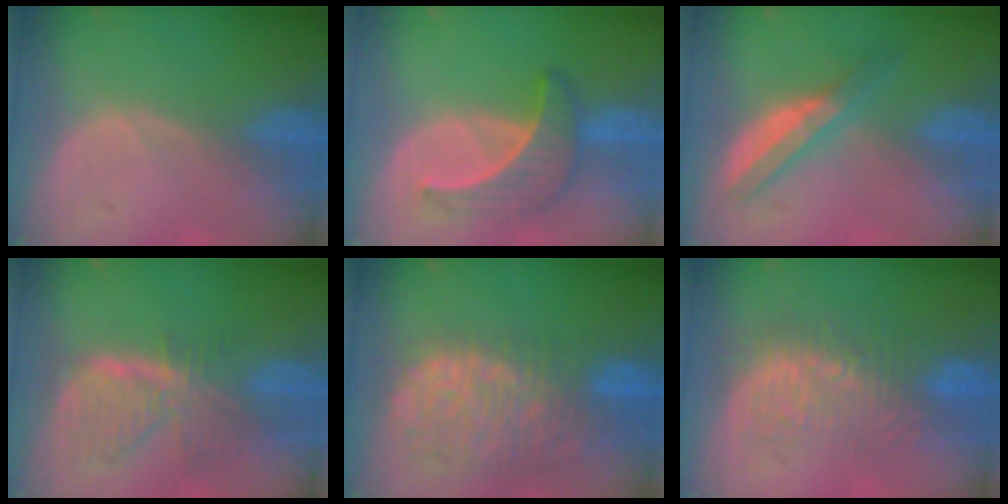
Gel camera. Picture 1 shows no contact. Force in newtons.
{"total": 6.6, "press": 6.2, "slide": 2.3}
{"total": 4.8, "press": 4.8, "slide": 0.7}
{"total": 8.0, "press": 7.1, "slide": 3.8}
{"total": 12.7, "press": 10.5, "slide": 7.1}
{"total": 8.8, "press": 8.5, "slide": 2.5}